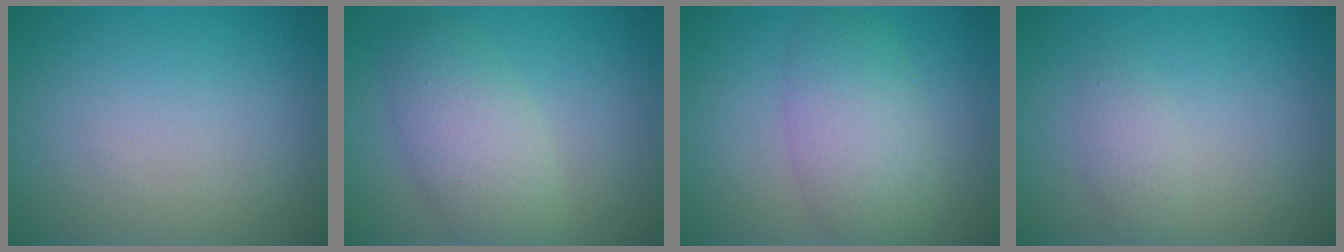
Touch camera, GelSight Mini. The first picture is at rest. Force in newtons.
{"total": 4.9, "press": 4.9, "slide": 0.4}
{"total": 5.2, "press": 5.2, "slide": 0.1}
{"total": 1.6, "press": 1.6, "slide": 0.1}